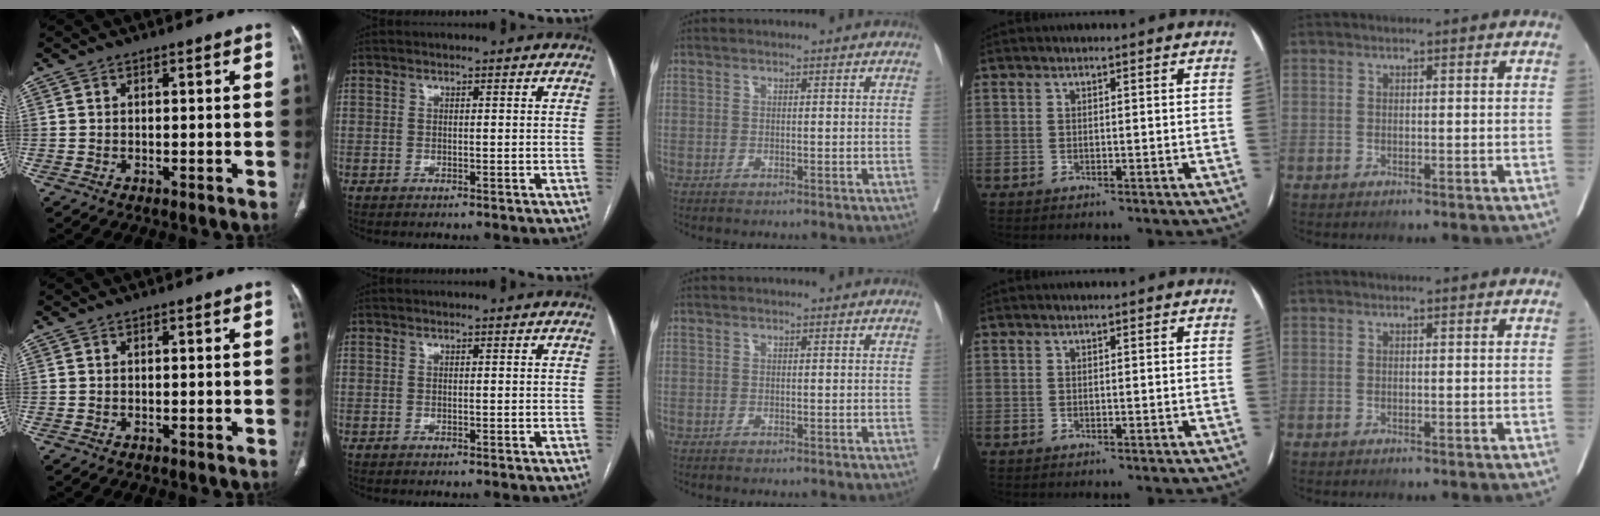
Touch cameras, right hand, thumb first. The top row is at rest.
{}